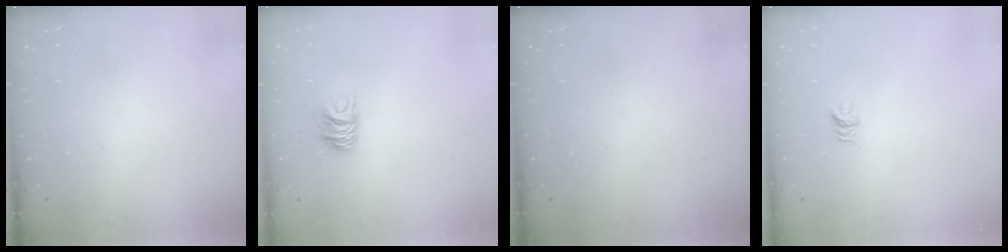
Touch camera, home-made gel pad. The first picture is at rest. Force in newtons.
{"total": 6.7, "press": 6.7, "slide": 0.7}
{"total": 0.0}
{"total": 3.9, "press": 3.9, "slide": 0.3}